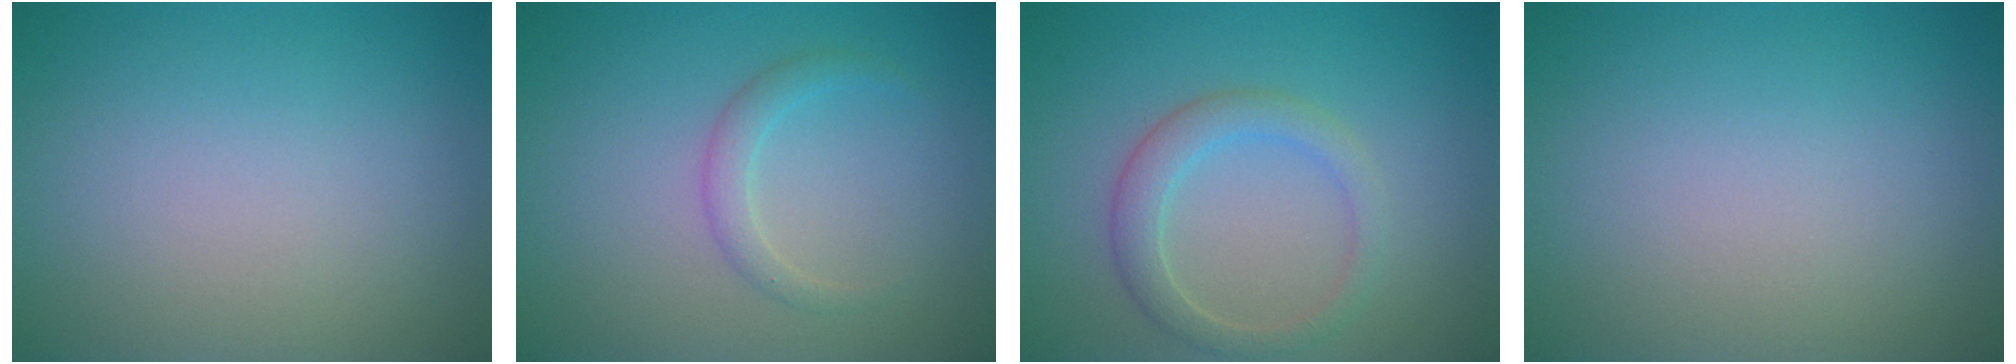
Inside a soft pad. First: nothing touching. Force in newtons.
{"total": 1.5, "press": 1.5, "slide": 0.0}
{"total": 2.7, "press": 2.7, "slide": 0.2}
{"total": 0.0}